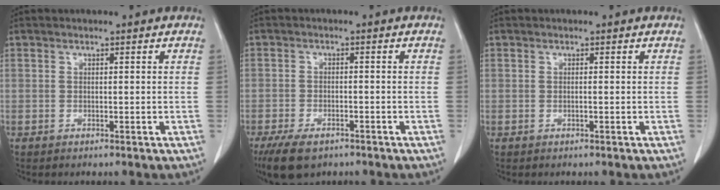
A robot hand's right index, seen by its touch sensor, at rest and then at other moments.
{"total": 7.8, "force": [-5.3, 3.6, 4.5], "torque": [-0.083, -0.009, -0.088]}
{"total": 0.7, "force": [-0.1, 0.3, 0.7], "torque": [-0.019, 0.002, 0.000]}